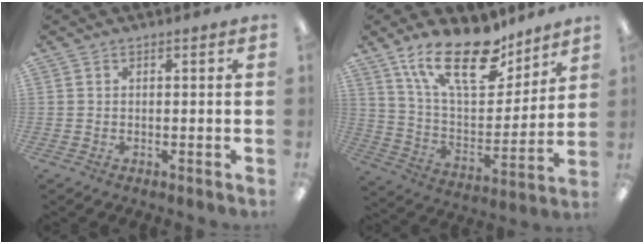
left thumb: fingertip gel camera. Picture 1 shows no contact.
{"total": 21.5, "force": [14.7, 8.9, 13.0], "torque": [-0.227, -0.078, 0.257]}